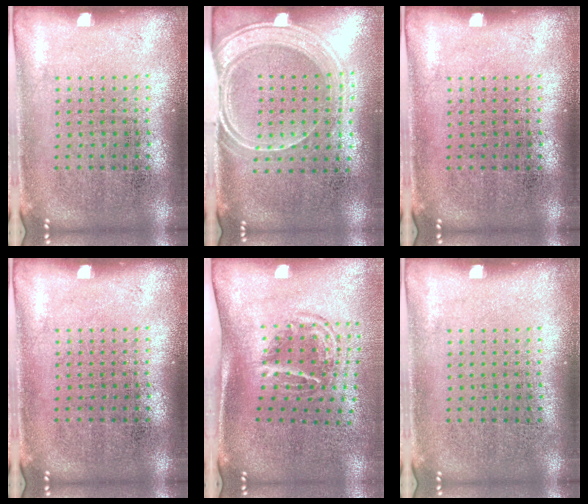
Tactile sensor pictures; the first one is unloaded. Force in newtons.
{"total": 1.8, "press": 1.5, "slide": 0.9}
{"total": 0.0}
{"total": 0.0}
{"total": 1.8, "press": 1.1, "slide": 1.5}
{"total": 0.0}